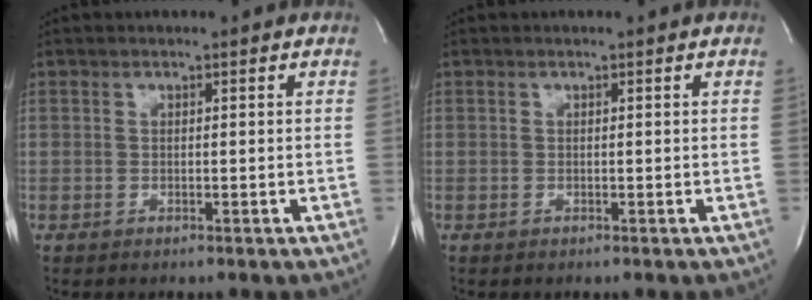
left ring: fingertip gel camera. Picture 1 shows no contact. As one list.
[{"total": 0.0}]